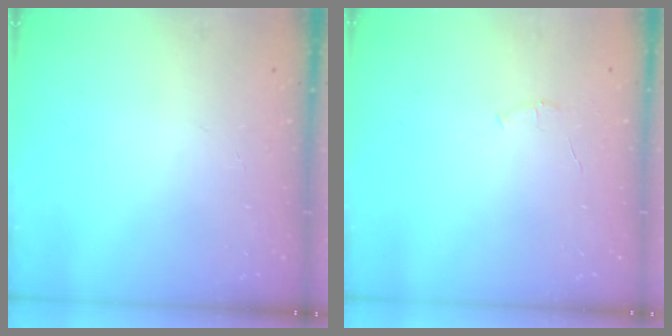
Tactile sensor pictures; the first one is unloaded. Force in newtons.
{"total": 3.6, "press": 3.4, "slide": 1.0}